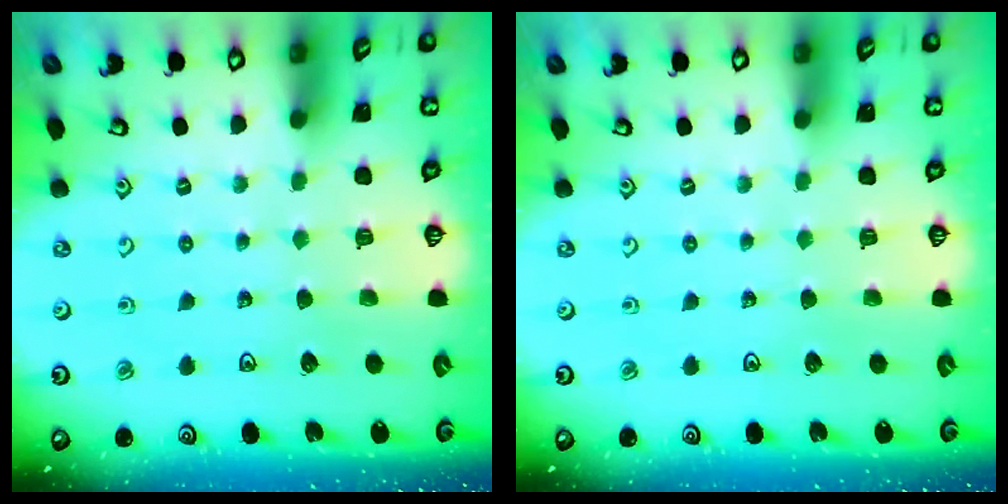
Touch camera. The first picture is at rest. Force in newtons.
{"total": 0.0}